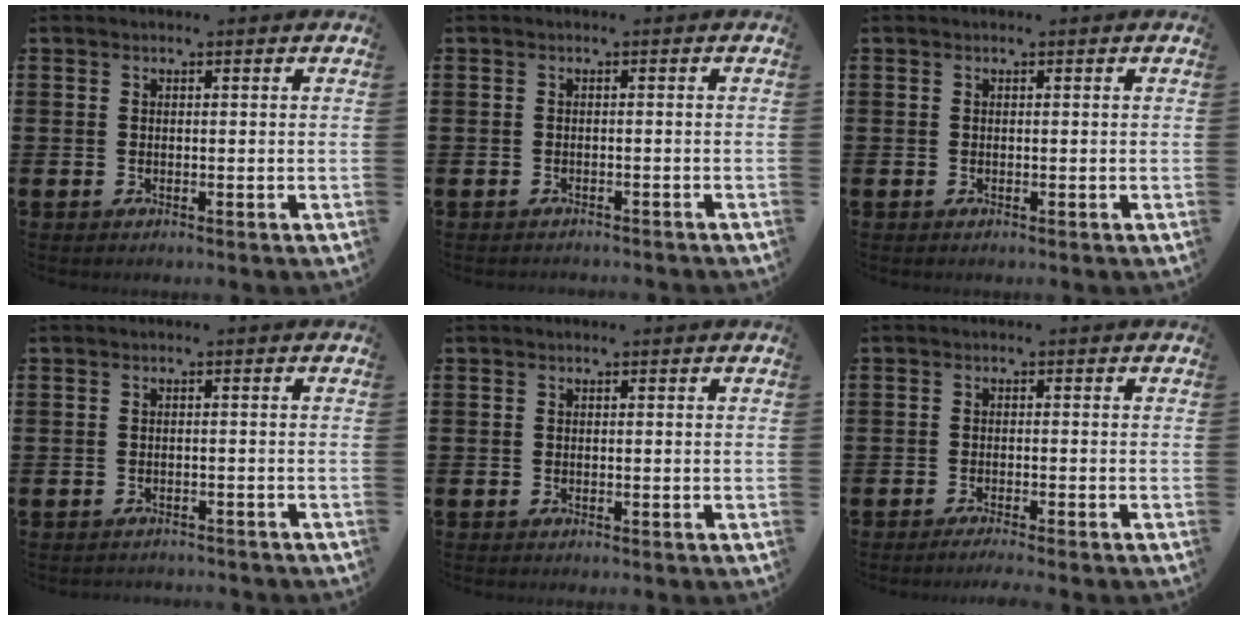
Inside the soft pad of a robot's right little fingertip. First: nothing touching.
{"total": 0.6, "force": [-0.6, 0.0, 0.1], "torque": [-0.002, -0.001, -0.013]}
{"total": 0.0}
{"total": 0.9, "force": [-0.9, 0.0, 0.0], "torque": [-0.002, 0.001, -0.019]}
{"total": 0.0}
{"total": 1.2, "force": [-1.0, -0.2, 0.5], "torque": [-0.005, 0.001, -0.019]}